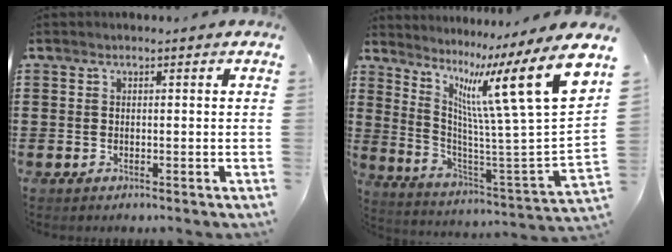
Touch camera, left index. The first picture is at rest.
{"total": 15.8, "force": [7.9, 1.5, 13.6], "torque": [-0.248, -0.063, 0.112]}